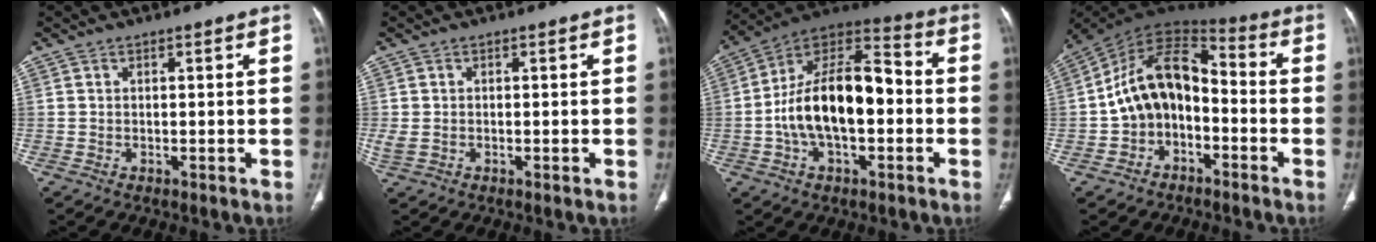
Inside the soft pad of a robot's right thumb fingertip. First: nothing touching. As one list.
[{"total": 2.4, "force": [-0.4, 1.5, 1.8], "torque": [-0.051, 0.007, -0.002]}, {"total": 19.5, "force": [-2.1, 10.3, 16.4], "torque": [-0.277, 0.045, -0.040]}, {"total": 13.8, "force": [-2.8, 9.5, 9.6], "torque": [-0.146, 0.065, -0.059]}]